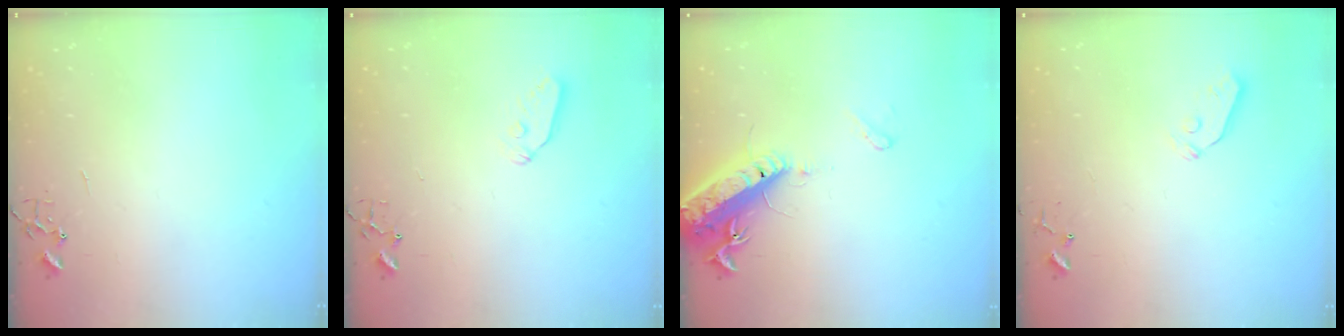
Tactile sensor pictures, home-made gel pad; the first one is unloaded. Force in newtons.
{"total": 6.0, "press": 6.0, "slide": 0.2}
{"total": 16.9, "press": 16.5, "slide": 3.9}
{"total": 3.8, "press": 3.8, "slide": 0.3}